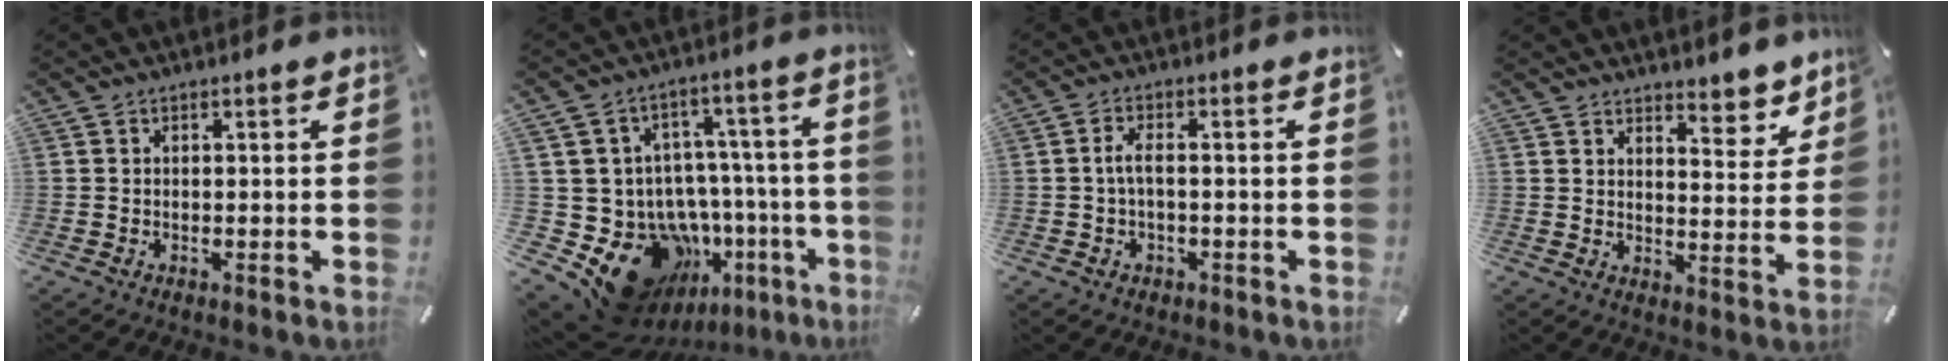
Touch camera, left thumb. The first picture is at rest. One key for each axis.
{"total": 20.2, "fx": -10.2, "fy": 13.7, "fz": 10.8, "tx": -0.162, "ty": 0.041, "tz": -0.131}
{"total": 3.8, "fx": -0.3, "fy": 1.8, "fz": 3.3, "tx": -0.069, "ty": 0.005, "tz": -0.008}
{"total": 6.9, "fx": 5.9, "fy": 3.2, "fz": 1.6, "tx": 0.002, "ty": -0.055, "tz": 0.101}